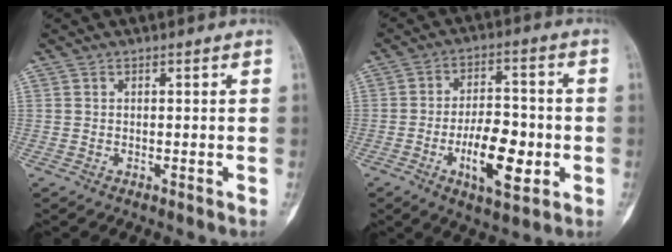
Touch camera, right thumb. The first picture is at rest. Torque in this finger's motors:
{"motor_torque": [0.15, 0.67, 0.64, 0.04, 0.16]}